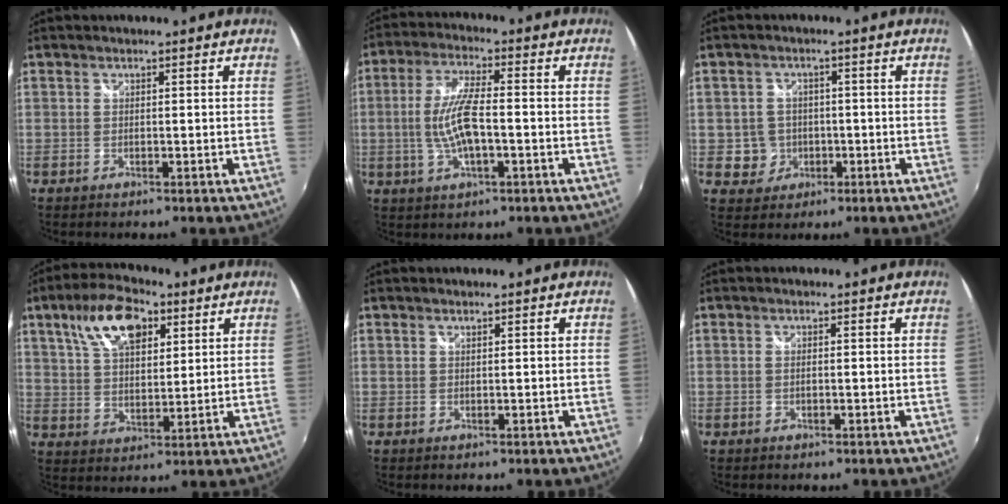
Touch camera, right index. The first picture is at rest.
{"total": 9.4, "force": [-1.7, 2.6, 8.8], "torque": [-0.175, -0.001, -0.032]}
{"total": 4.9, "force": [-0.9, 4.8, 0.6], "torque": [-0.017, 0.017, -0.003]}
{"total": 12.7, "force": [6.4, 6.2, 9.0], "torque": [-0.169, 0.029, 0.114]}
{"total": 0.0}
{"total": 0.7, "force": [-0.1, 0.3, 0.7], "torque": [-0.015, 0.000, -0.005]}